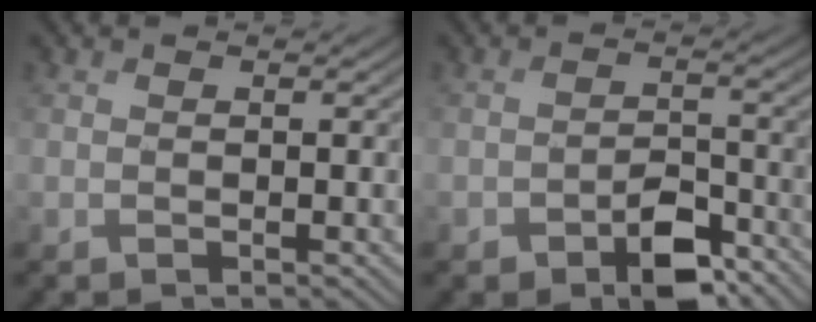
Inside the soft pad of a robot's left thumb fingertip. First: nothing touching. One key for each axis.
{"total": 5.8, "fx": -3.7, "fy": 2.9, "fz": 3.5, "tx": -0.055, "ty": -0.003, "tz": -0.058}